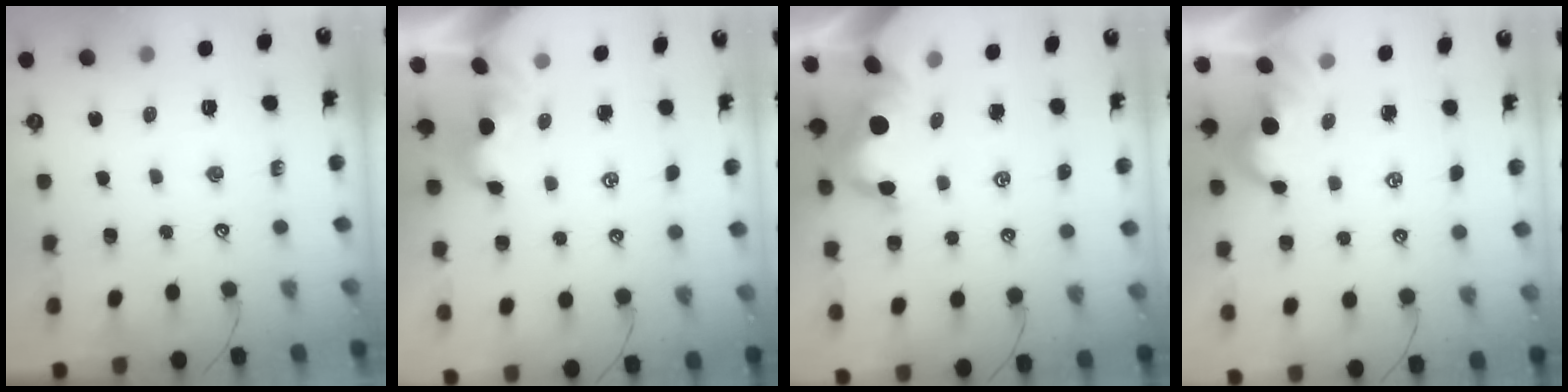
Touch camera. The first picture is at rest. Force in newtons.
{"total": 1.1, "press": 1.0, "slide": 0.4}
{"total": 6.8, "press": 6.7, "slide": 1.0}
{"total": 1.2, "press": 0.9, "slide": 0.8}